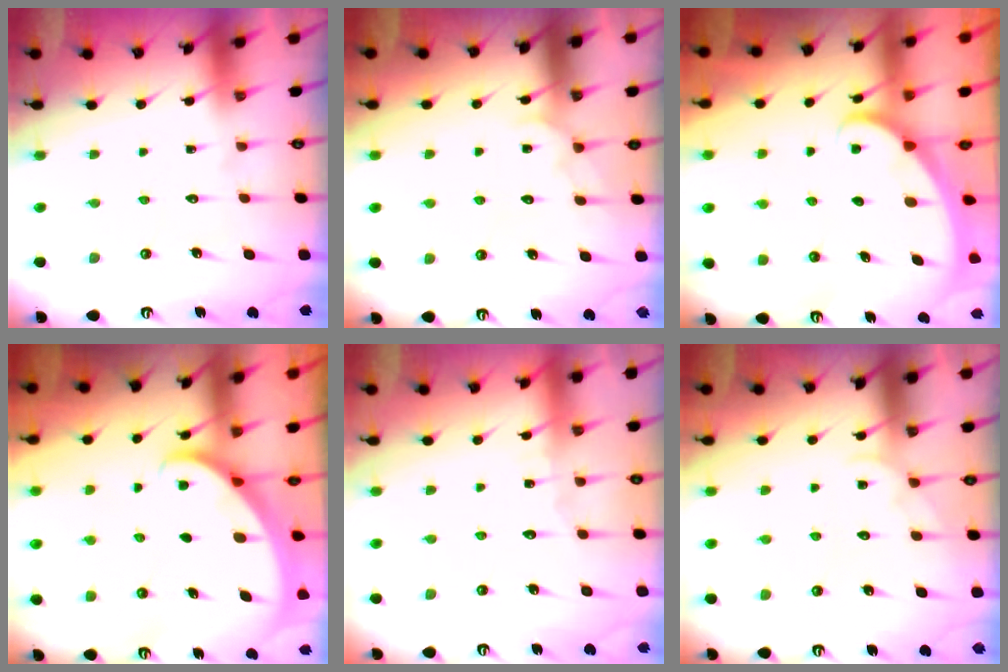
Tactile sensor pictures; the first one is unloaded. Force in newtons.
{"total": 3.0, "press": 3.0, "slide": 0.3}
{"total": 2.5, "press": 2.5, "slide": 0.3}
{"total": 2.3, "press": 2.3, "slide": 0.3}
{"total": 4.1, "press": 4.1, "slide": 0.4}
{"total": 3.1, "press": 3.1, "slide": 0.3}